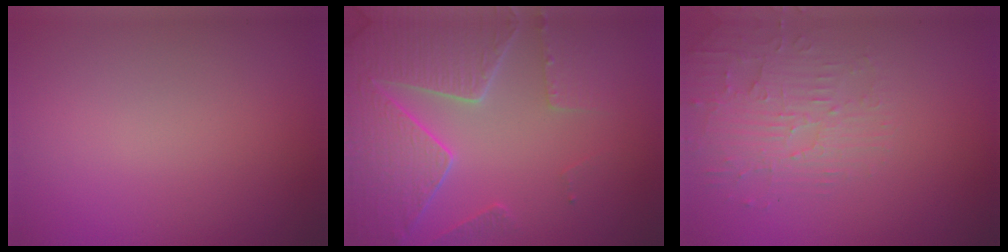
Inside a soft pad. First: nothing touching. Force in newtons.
{"total": 7.0, "press": 5.6, "slide": 4.2}
{"total": 3.7, "press": 3.6, "slide": 0.7}